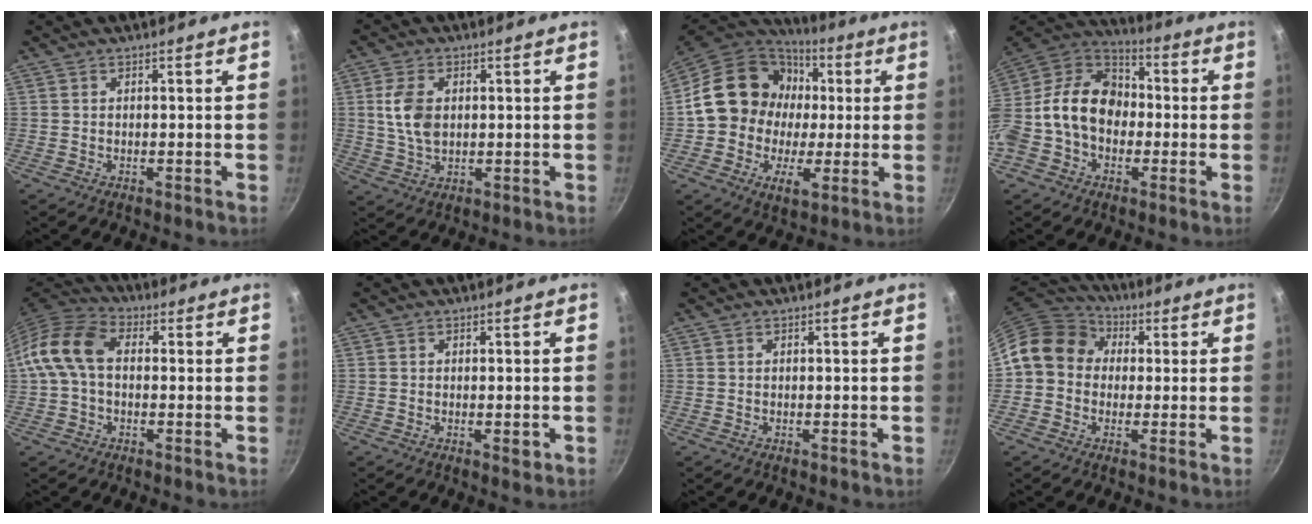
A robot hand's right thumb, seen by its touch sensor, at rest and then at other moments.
{"total": 7.4, "force": [1.2, 4.6, 5.6], "torque": [-0.106, -0.001, 0.022]}
{"total": 19.5, "force": [1.5, 16.3, 10.6], "torque": [-0.147, 0.026, 0.011]}
{"total": 18.2, "force": [-1.3, 14.0, 11.6], "torque": [-0.172, 0.051, -0.041]}
{"total": 10.5, "force": [0.5, 7.2, 7.7], "torque": [-0.138, 0.029, -0.010]}
{"total": 1.4, "force": [-0.4, 0.5, 1.2], "torque": [-0.019, -0.004, -0.005]}
{"total": 0.0}
{"total": 11.8, "force": [1.7, 10.1, 5.9], "torque": [-0.068, 0.025, 0.007]}